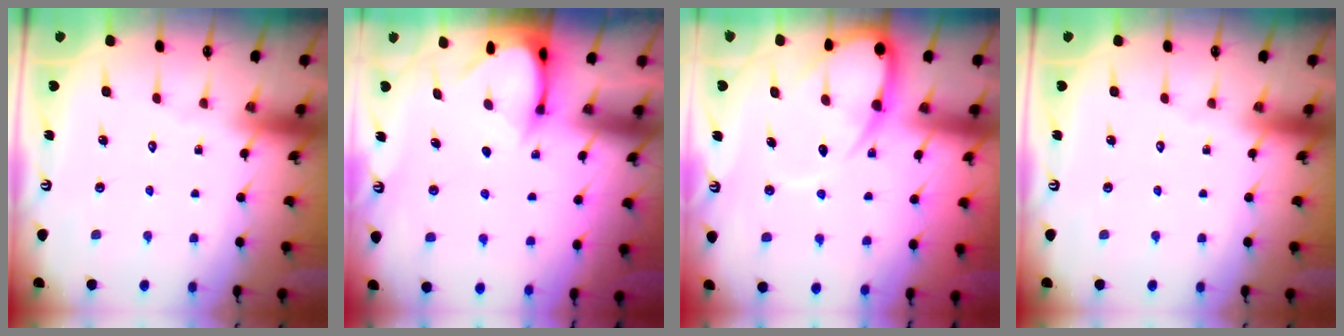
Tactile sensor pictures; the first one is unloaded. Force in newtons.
{"total": 3.8, "press": 3.8, "slide": 0.3}
{"total": 10.4, "press": 10.4, "slide": 1.1}
{"total": 0.0}